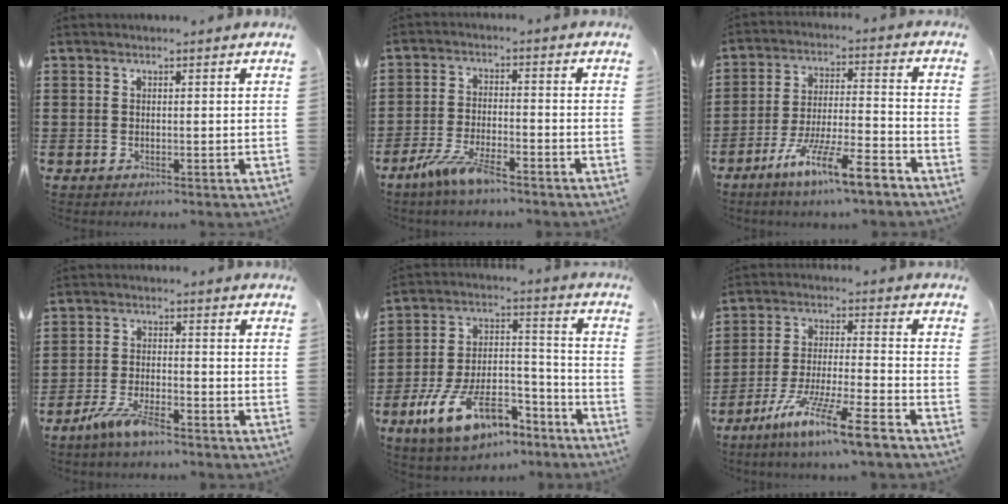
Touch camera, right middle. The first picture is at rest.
{"total": 6.2, "force": [-4.4, 0.9, 4.2], "torque": [-0.103, -0.017, -0.086]}
{"total": 10.5, "force": [-7.7, 1.1, 7.1], "torque": [-0.132, 0.006, -0.146]}
{"total": 5.3, "force": [-3.9, 0.8, 3.5], "torque": [-0.077, -0.010, -0.075]}
{"total": 13.0, "force": [-8.6, 5.2, 8.3], "torque": [-0.167, 0.031, -0.162]}
{"total": 10.2, "force": [-8.0, -0.4, 6.3], "torque": [-0.129, -0.007, -0.159]}